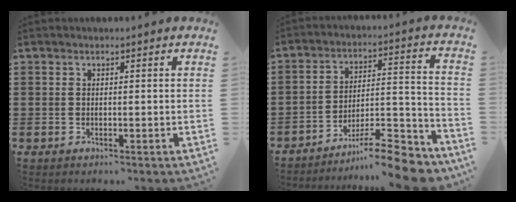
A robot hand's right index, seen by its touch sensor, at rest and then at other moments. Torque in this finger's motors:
{"motor_torque": [1.48, -0.66, -0.03, 0.01]}